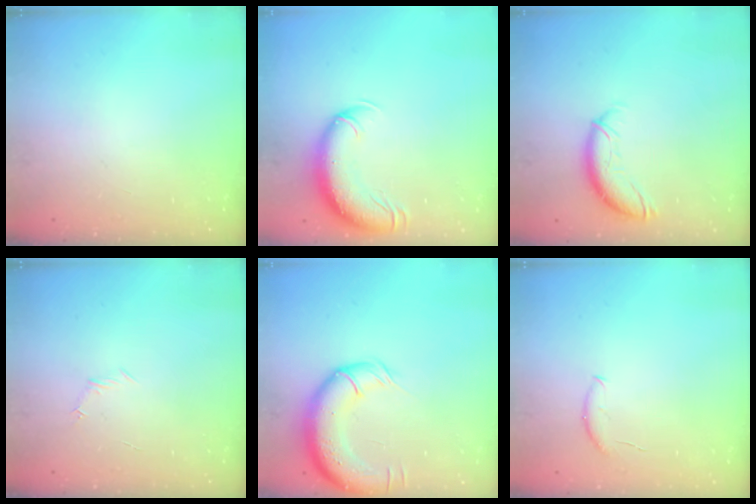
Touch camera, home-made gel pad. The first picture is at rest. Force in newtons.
{"total": 10.6, "press": 10.3, "slide": 2.5}
{"total": 10.5, "press": 10.5, "slide": 0.7}
{"total": 3.9, "press": 3.7, "slide": 1.0}
{"total": 13.7, "press": 13.3, "slide": 3.4}
{"total": 5.3, "press": 5.2, "slide": 0.6}